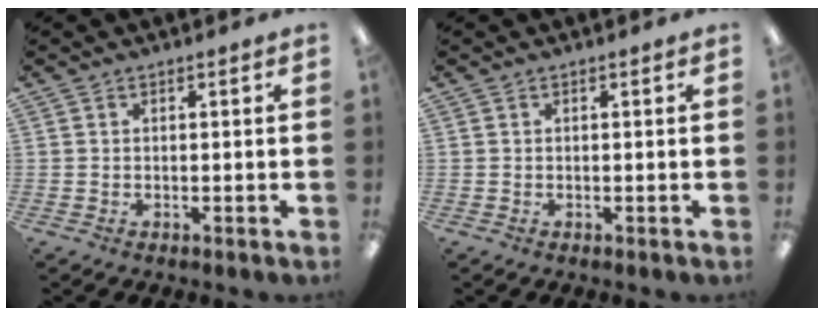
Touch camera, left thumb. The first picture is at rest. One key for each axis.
{"total": 0.0}